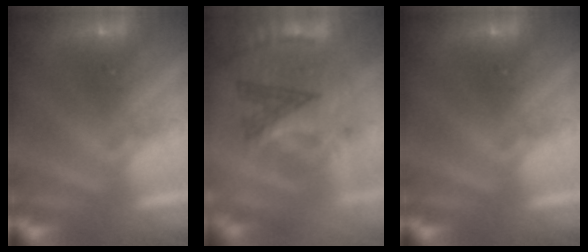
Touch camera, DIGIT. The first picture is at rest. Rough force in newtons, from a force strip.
{"total": 2.9}
{"total": 0.0}